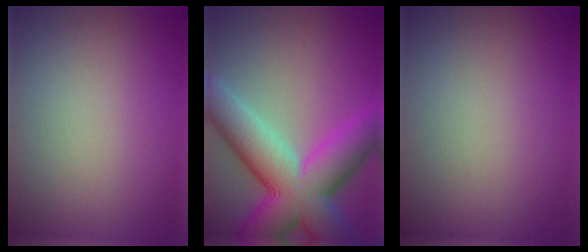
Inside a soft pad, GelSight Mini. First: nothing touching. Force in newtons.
{"total": 12.5, "press": 12.5, "slide": 0.6}
{"total": 0.0}